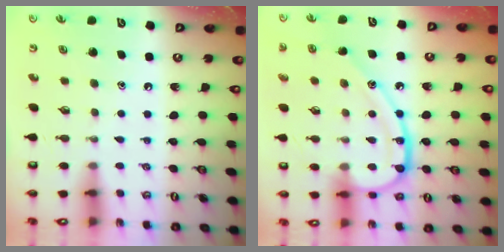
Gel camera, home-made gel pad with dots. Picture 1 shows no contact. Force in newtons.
{"total": 15.8, "press": 15.8, "slide": 1.1}